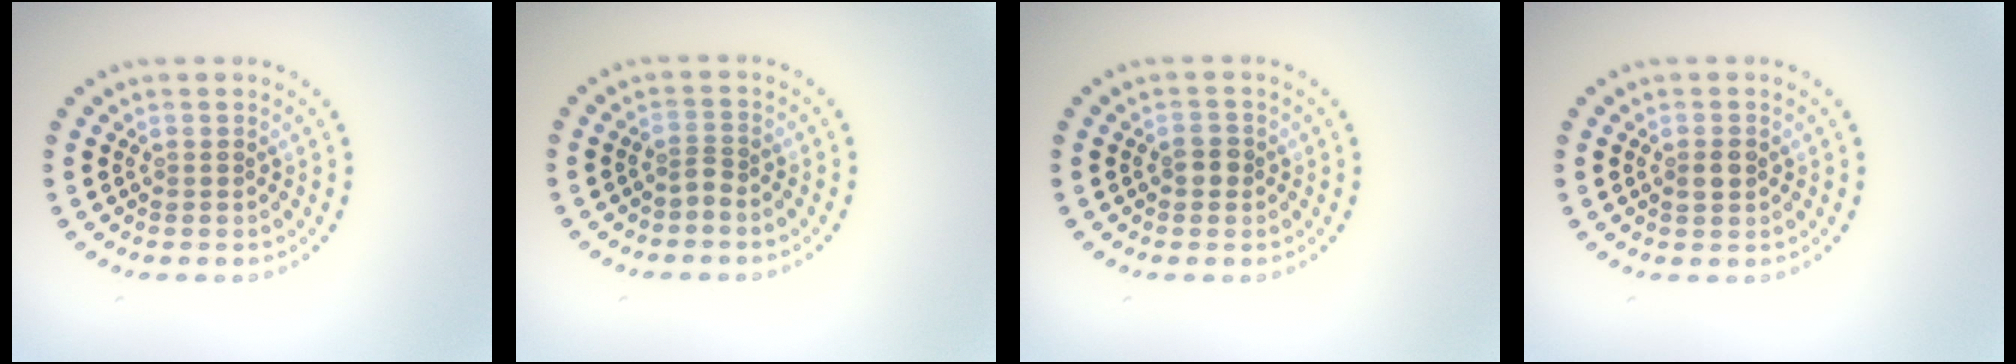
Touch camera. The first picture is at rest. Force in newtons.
{"total": 0.9, "press": 0.5, "slide": 0.7}
{"total": 1.3, "press": 1.3, "slide": 0.3}
{"total": 1.2, "press": 1.1, "slide": 0.1}